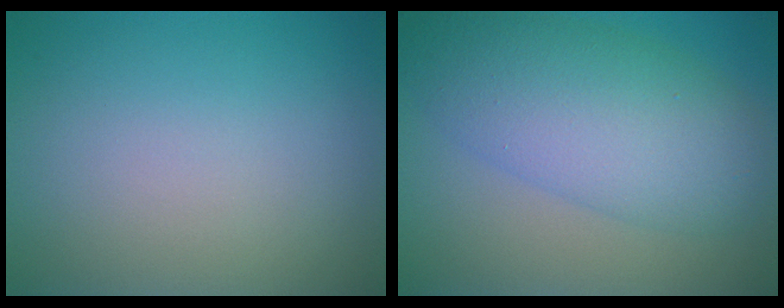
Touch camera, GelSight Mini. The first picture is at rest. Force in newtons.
{"total": 8.3, "press": 8.3, "slide": 0.3}